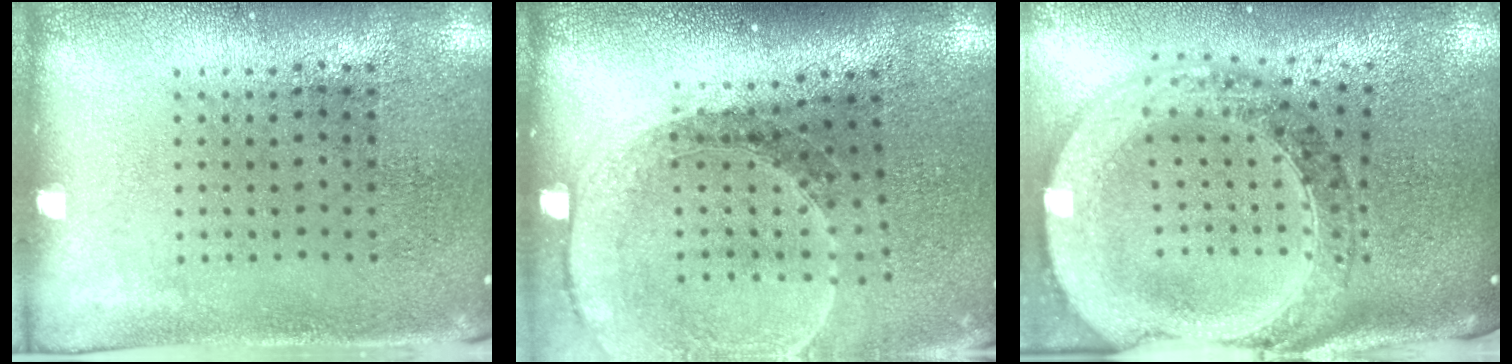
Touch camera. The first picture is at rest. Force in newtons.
{"total": 1.7, "press": 1.7, "slide": 0.2}
{"total": 2.9, "press": 2.4, "slide": 1.5}